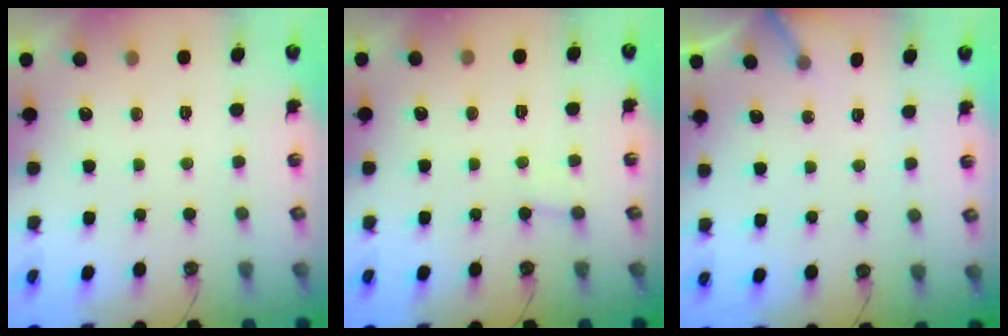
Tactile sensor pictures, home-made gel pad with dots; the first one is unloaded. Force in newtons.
{"total": 4.1, "press": 4.0, "slide": 0.4}
{"total": 3.0, "press": 3.0, "slide": 0.3}